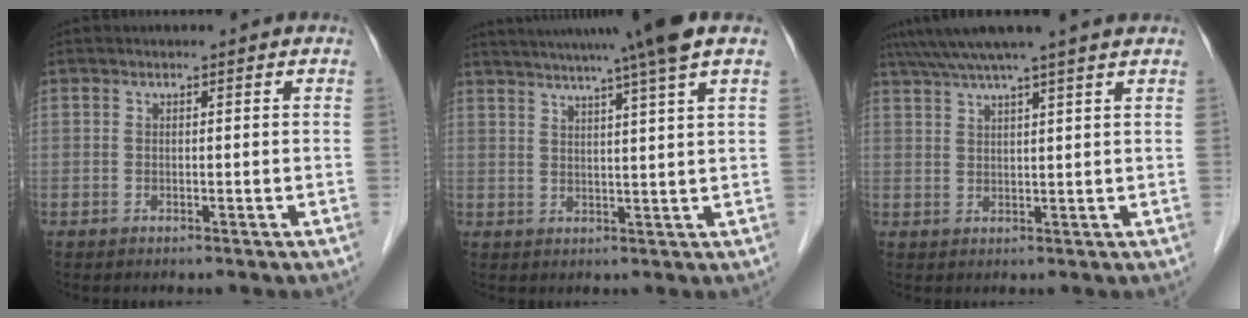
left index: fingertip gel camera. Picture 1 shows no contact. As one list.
[{"total": 13.8, "force": [11.2, -2.2, 7.8], "torque": [-0.132, -0.001, 0.148]}, {"total": 8.6, "force": [7.2, -1.5, 4.5], "torque": [-0.073, 0.028, 0.101]}]